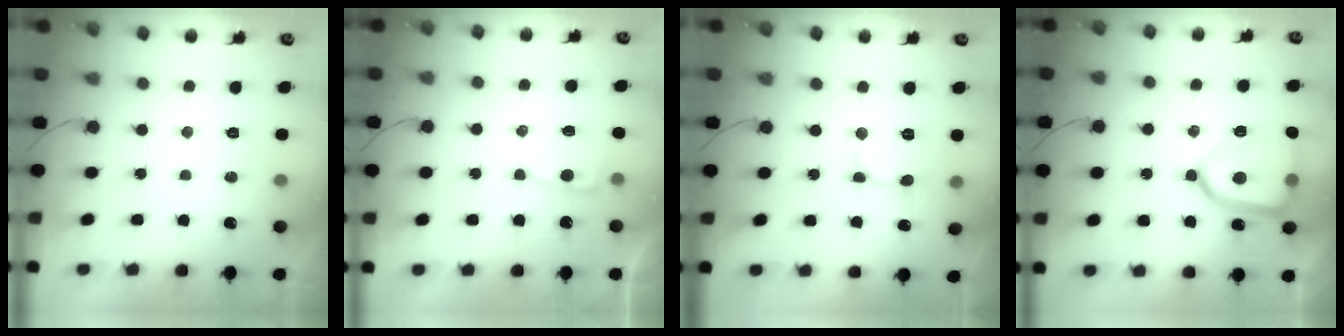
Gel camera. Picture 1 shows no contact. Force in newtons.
{"total": 3.8, "press": 3.8, "slide": 0.5}
{"total": 1.6, "press": 1.6, "slide": 0.1}
{"total": 18.1, "press": 18.0, "slide": 1.4}